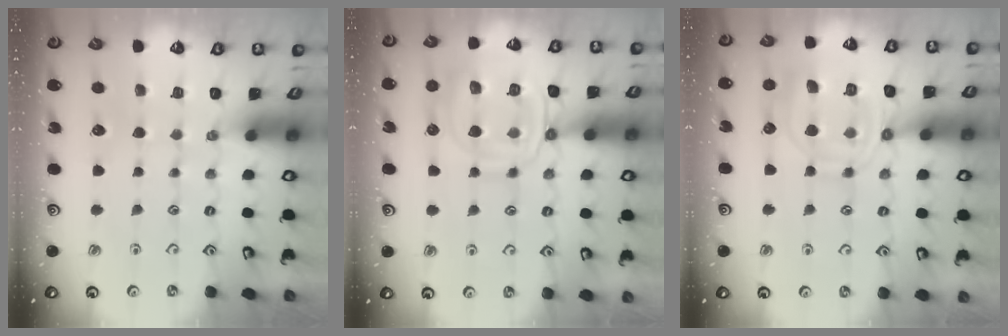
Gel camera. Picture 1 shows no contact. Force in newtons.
{"total": 14.9, "press": 14.8, "slide": 1.5}
{"total": 12.4, "press": 12.3, "slide": 1.3}